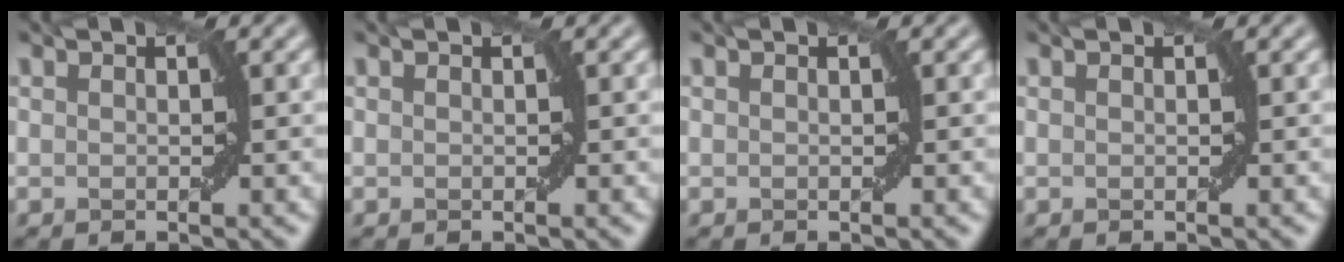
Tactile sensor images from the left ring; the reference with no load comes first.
{"total": 0.0}
{"total": 0.0}
{"total": 0.0}